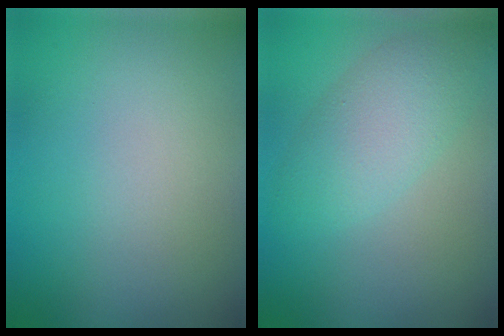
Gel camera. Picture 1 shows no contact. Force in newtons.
{"total": 3.9, "press": 3.9, "slide": 0.0}